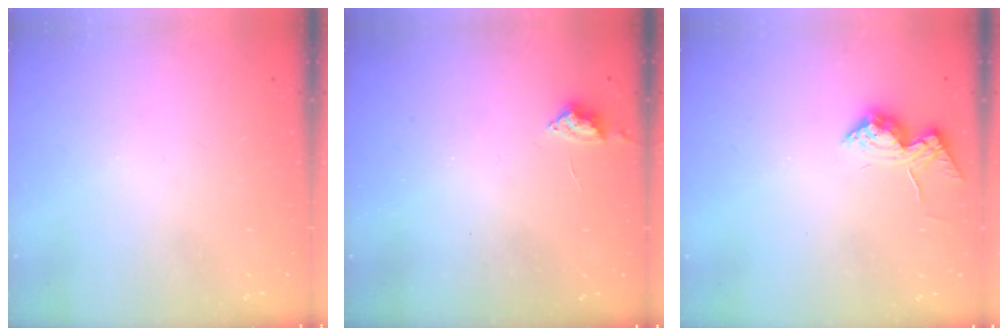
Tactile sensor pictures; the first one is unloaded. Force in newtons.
{"total": 2.9, "press": 2.8, "slide": 0.4}
{"total": 12.1, "press": 12.1, "slide": 0.5}